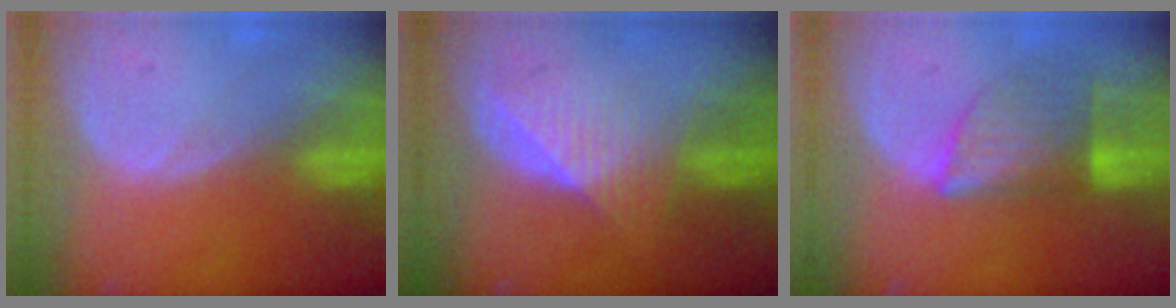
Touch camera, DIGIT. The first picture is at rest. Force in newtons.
{"total": 6.4, "press": 5.9, "slide": 2.3}
{"total": 6.9, "press": 6.4, "slide": 2.6}